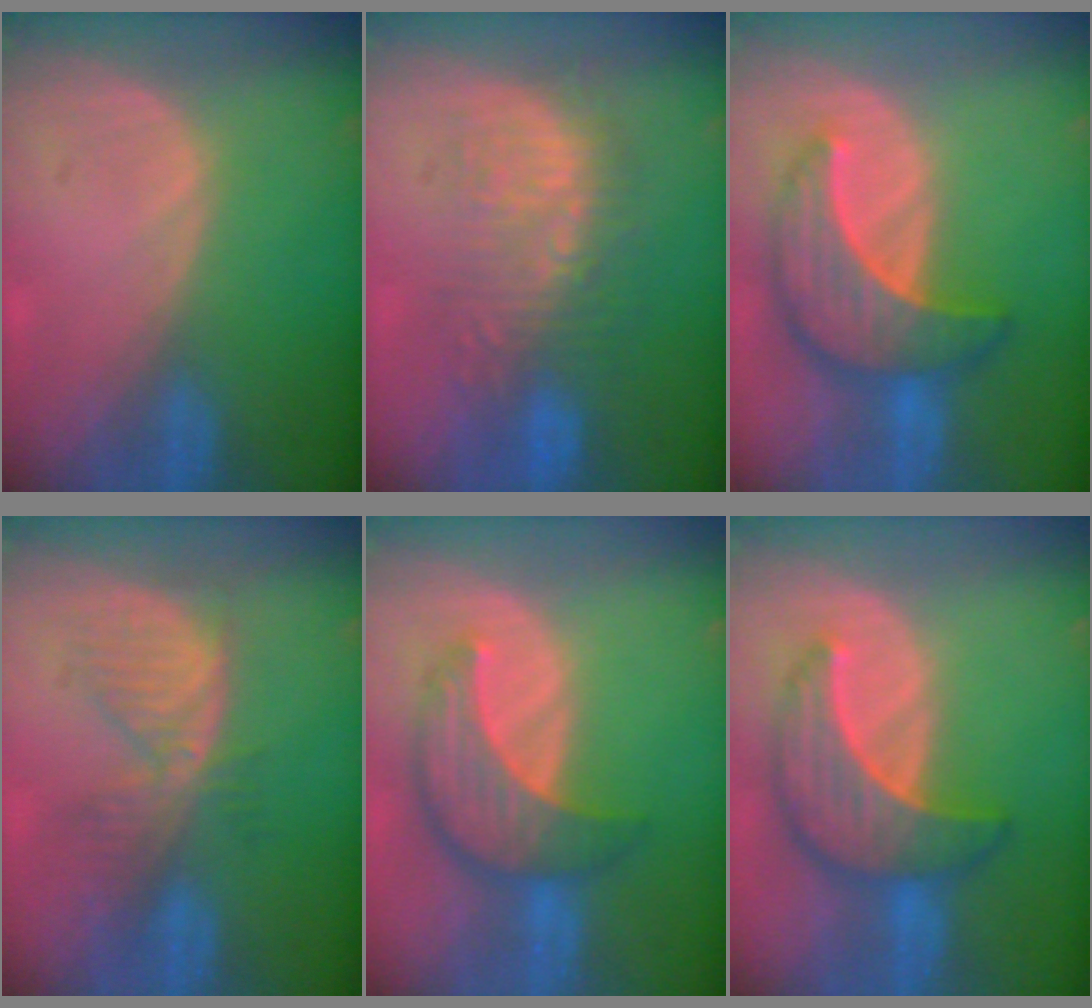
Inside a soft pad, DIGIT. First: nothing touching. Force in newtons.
{"total": 9.0, "press": 8.7, "slide": 2.2}
{"total": 9.4, "press": 9.3, "slide": 0.9}
{"total": 6.4, "press": 6.2, "slide": 1.7}
{"total": 8.1, "press": 7.5, "slide": 3.1}
{"total": 8.8, "press": 8.7, "slide": 0.6}